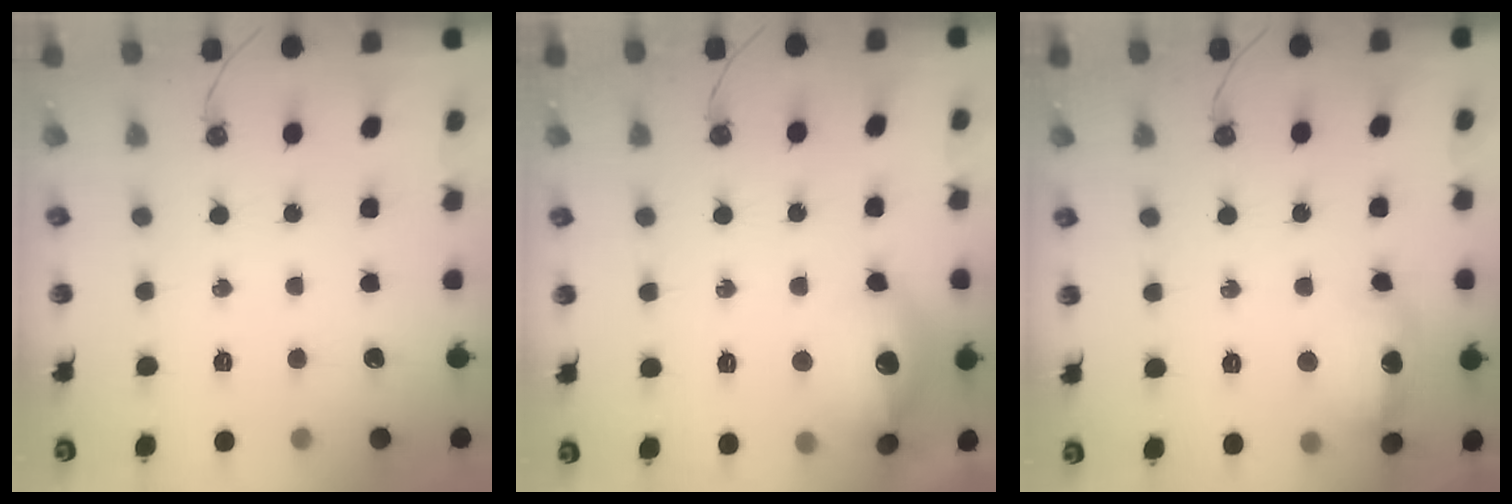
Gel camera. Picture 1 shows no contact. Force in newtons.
{"total": 14.9, "press": 14.8, "slide": 1.1}
{"total": 15.1, "press": 15.1, "slide": 1.2}